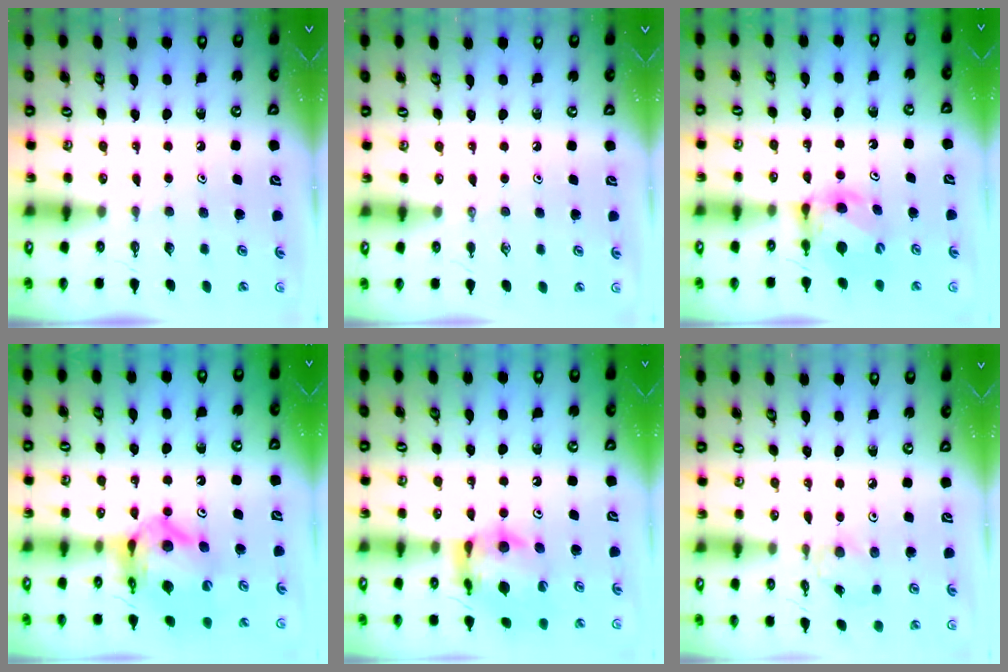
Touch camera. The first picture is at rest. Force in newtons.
{"total": 0.0}
{"total": 6.1, "press": 6.1, "slide": 0.3}
{"total": 13.2, "press": 13.2, "slide": 1.2}
{"total": 13.6, "press": 13.5, "slide": 1.5}
{"total": 1.4, "press": 1.4, "slide": 0.1}